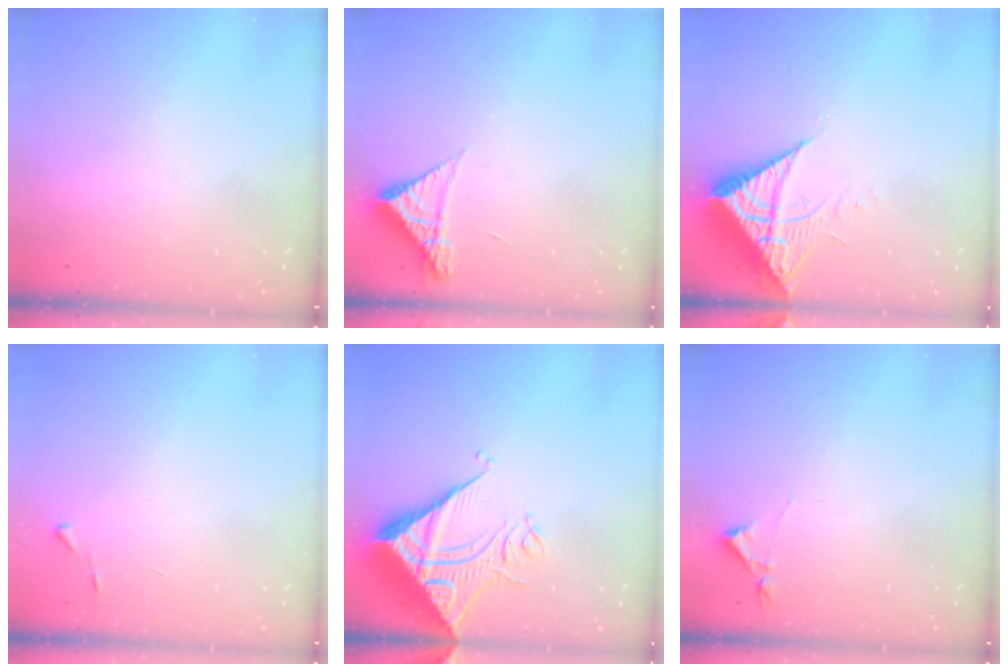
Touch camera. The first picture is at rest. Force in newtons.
{"total": 4.9, "press": 4.9, "slide": 0.4}
{"total": 9.4, "press": 9.4, "slide": 1.0}
{"total": 2.7, "press": 2.7, "slide": 0.3}
{"total": 12.1, "press": 12.0, "slide": 1.2}
{"total": 2.9, "press": 2.9, "slide": 0.5}